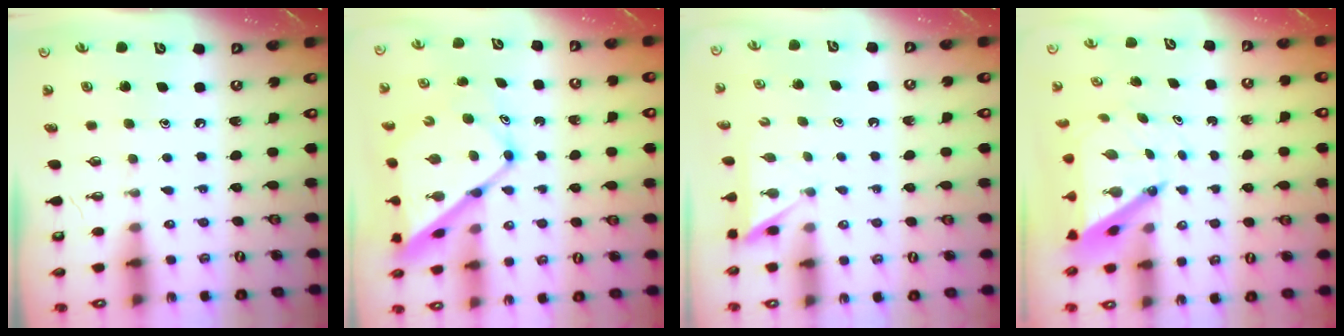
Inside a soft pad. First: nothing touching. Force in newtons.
{"total": 14.5, "press": 14.5, "slide": 1.0}
{"total": 2.4, "press": 2.4, "slide": 0.4}
{"total": 6.2, "press": 6.2, "slide": 0.7}